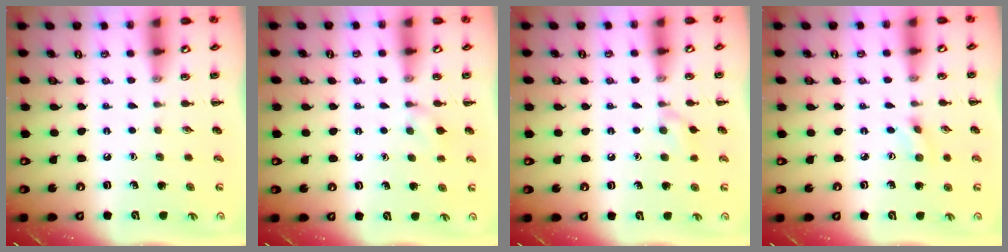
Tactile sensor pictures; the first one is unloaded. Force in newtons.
{"total": 6.1, "press": 5.7, "slide": 2.2}
{"total": 6.7, "press": 6.3, "slide": 2.1}
{"total": 1.7, "press": 1.6, "slide": 0.7}